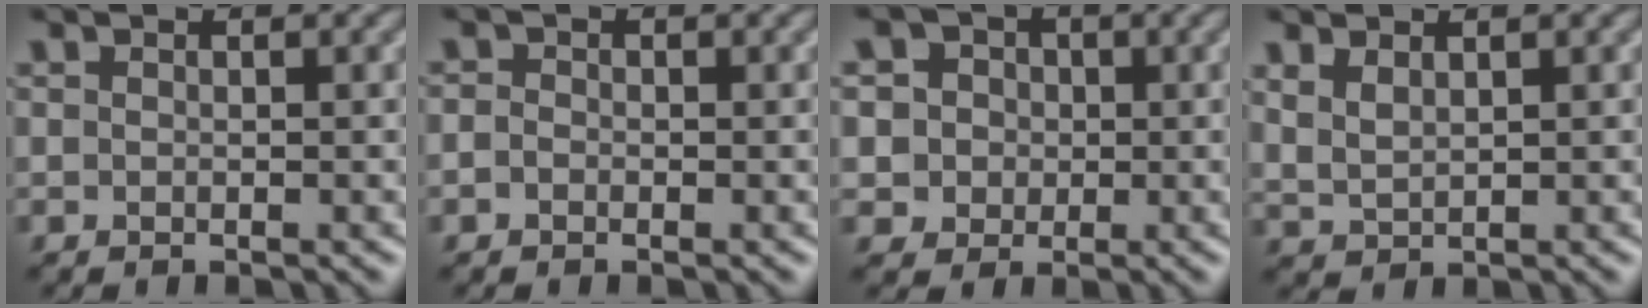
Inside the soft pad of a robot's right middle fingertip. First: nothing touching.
{"total": 1.0, "force": [-0.4, 0.8, 0.5], "torque": [-0.007, 0.002, -0.007]}
{"total": 6.6, "force": [2.8, 5.5, 2.3], "torque": [-0.043, 0.024, 0.029]}
{"total": 1.7, "force": [1.3, 0.8, 0.8], "torque": [-0.024, -0.001, 0.032]}